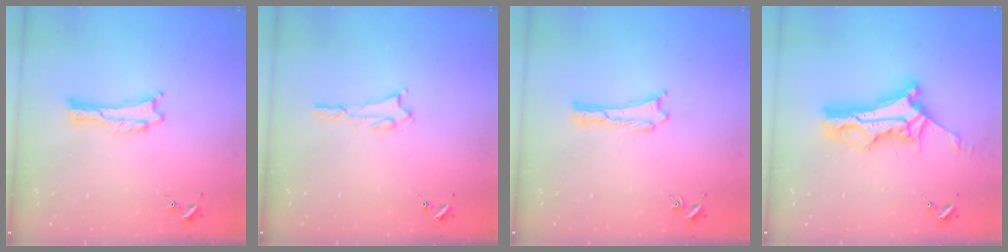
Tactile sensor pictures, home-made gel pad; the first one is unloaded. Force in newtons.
{"total": 1.8, "press": 1.8, "slide": 0.2}
{"total": 0.0}
{"total": 10.8, "press": 10.7, "slide": 0.8}